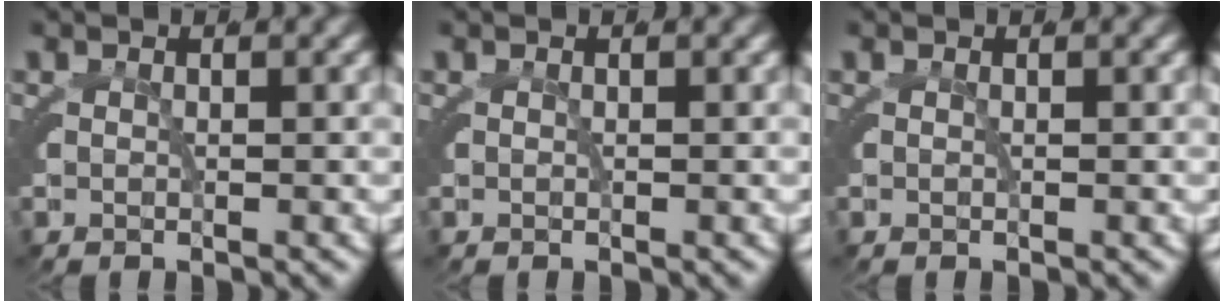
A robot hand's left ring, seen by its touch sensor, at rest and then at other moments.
{"total": 0.0}
{"total": 0.0}